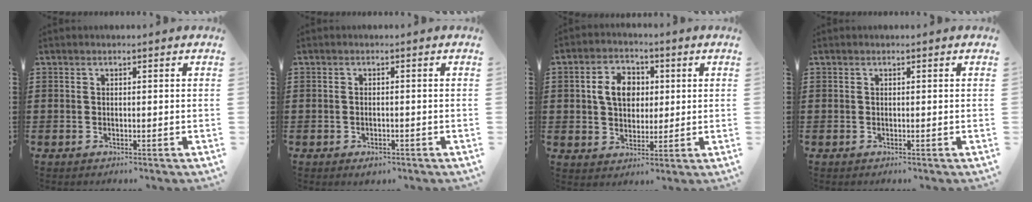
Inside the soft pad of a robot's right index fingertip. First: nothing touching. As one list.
[{"total": 1.1, "force": [-0.7, 0.6, 0.7], "torque": [-0.016, -0.003, -0.012]}, {"total": 6.3, "force": [1.1, 4.7, 3.9], "torque": [-0.084, 0.016, 0.015]}, {"total": 0.0}]